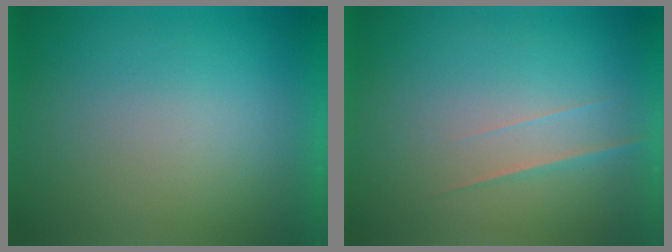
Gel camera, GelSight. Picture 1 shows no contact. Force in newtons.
{"total": 1.9}